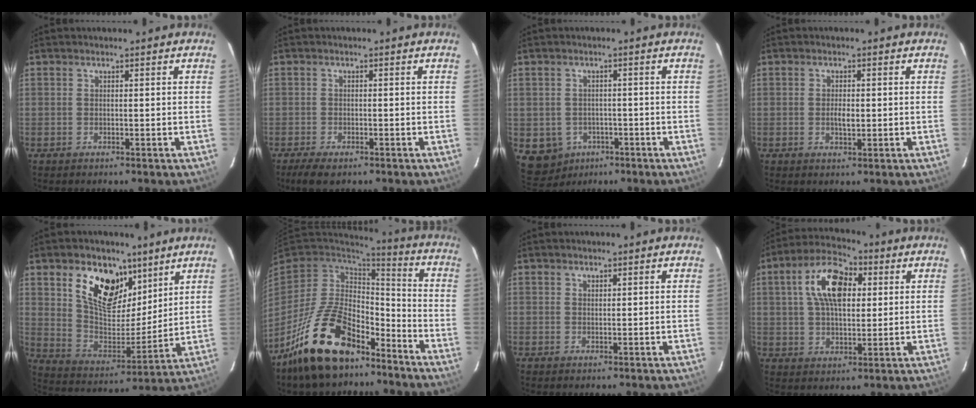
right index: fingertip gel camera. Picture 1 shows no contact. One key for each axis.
{"total": 4.3, "fx": -3.1, "fy": 1.5, "fz": 2.5, "tx": -0.062, "ty": -0.016, "tz": -0.053}
{"total": 6.9, "fx": -2.8, "fy": 6.0, "fz": 1.8, "tx": -0.056, "ty": 0.004, "tz": -0.029}
{"total": 2.3, "fx": -0.2, "fy": 1.2, "fz": 2.0, "tx": -0.035, "ty": -0.001, "tz": -0.004}
{"total": 16.6, "fx": 9.2, "fy": 9.2, "fz": 10.3, "tx": -0.183, "ty": 0.002, "tz": 0.170}
{"total": 20.5, "fx": -13.2, "fy": 10.0, "fz": 12.1, "tx": -0.248, "ty": 0.000, "tz": -0.218}
{"total": 0.6, "fx": 0.5, "fy": 0.4, "fz": 0.1, "tx": 0.000, "ty": 0.001, "tz": 0.009}
{"total": 12.8, "fx": 3.5, "fy": 6.8, "fz": 10.3, "tx": -0.184, "ty": 0.031, "tz": 0.057}